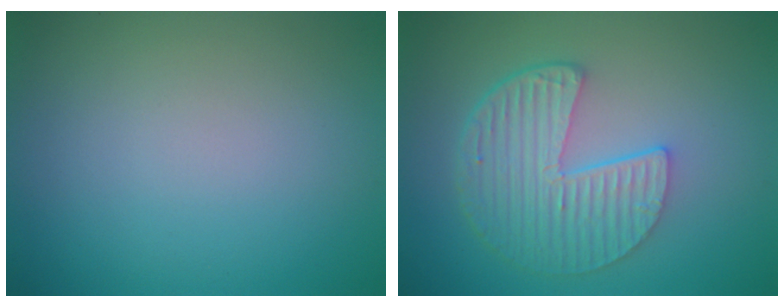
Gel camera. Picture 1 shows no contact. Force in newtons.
{"total": 5.8, "press": 4.2, "slide": 4.0}